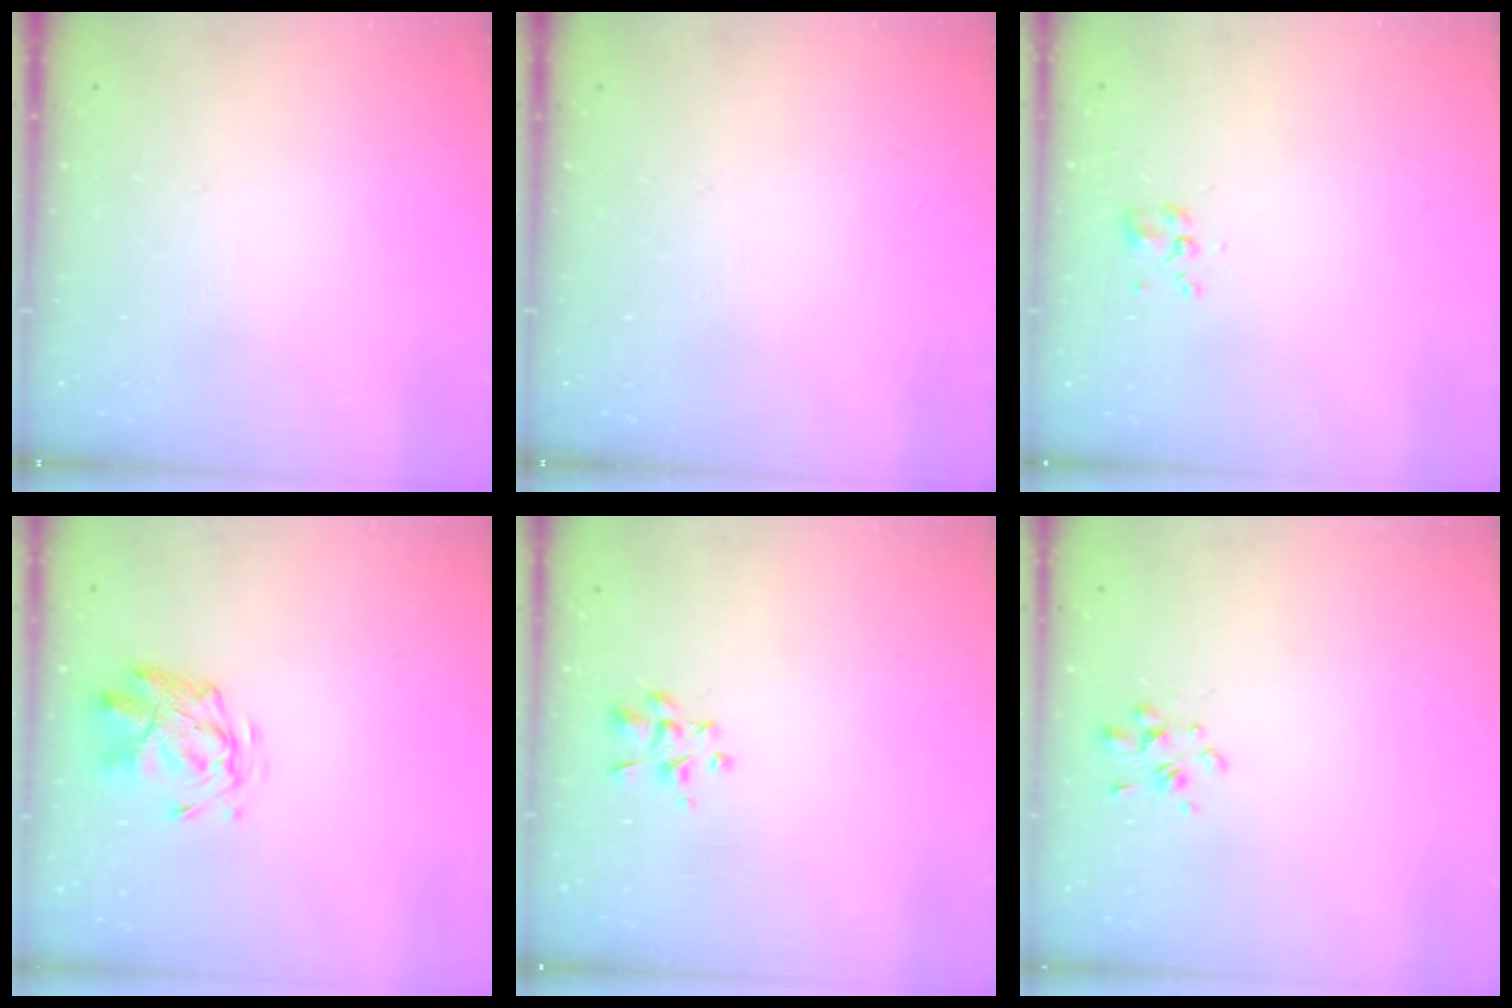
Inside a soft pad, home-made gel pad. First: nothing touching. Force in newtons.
{"total": 0.0}
{"total": 2.3, "press": 2.2, "slide": 0.8}
{"total": 2.9, "press": 2.5, "slide": 1.5}
{"total": 2.8, "press": 2.6, "slide": 1.1}
{"total": 2.4, "press": 2.2, "slide": 0.9}